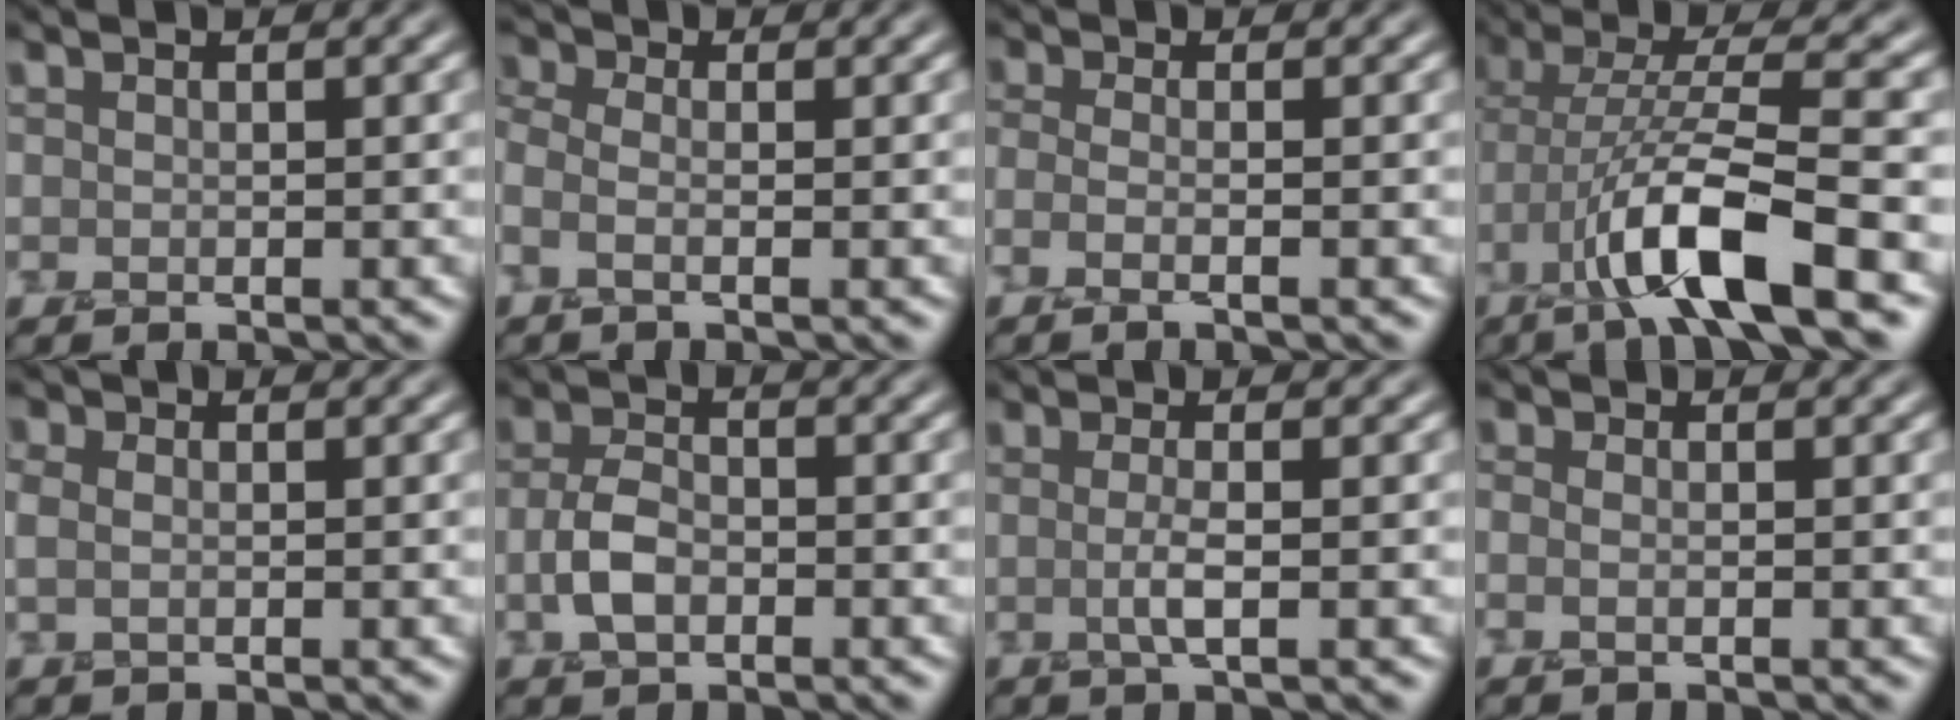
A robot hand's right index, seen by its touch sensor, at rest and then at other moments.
{"total": 2.4, "force": [-0.4, 1.3, 2.0], "torque": [-0.058, 0.003, -0.025]}
{"total": 1.9, "force": [-1.0, 0.5, 1.5], "torque": [-0.033, -0.011, -0.030]}
{"total": 8.8, "force": [-3.5, 2.1, 7.8], "torque": [-0.152, 0.004, -0.067]}
{"total": 1.3, "force": [0.2, 1.0, 0.8], "torque": [-0.018, 0.004, -0.004]}
{"total": 3.0, "force": [-0.8, 1.8, 2.3], "torque": [-0.047, 0.002, -0.020]}
{"total": 2.1, "force": [-0.2, 0.5, 2.0], "torque": [-0.038, -0.003, -0.008]}
{"total": 1.0, "force": [-0.2, 0.4, 0.9], "torque": [-0.021, -0.005, -0.012]}